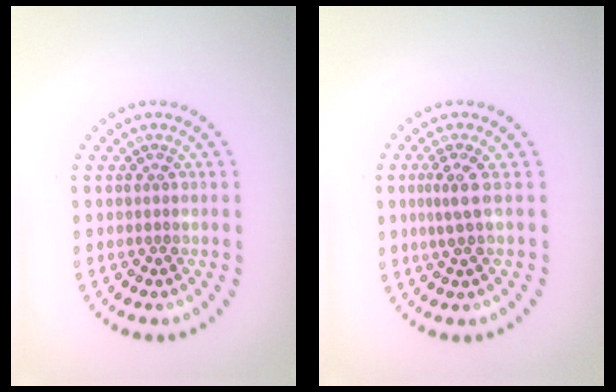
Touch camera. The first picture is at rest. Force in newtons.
{"total": 2.1, "press": 1.5, "slide": 1.5}